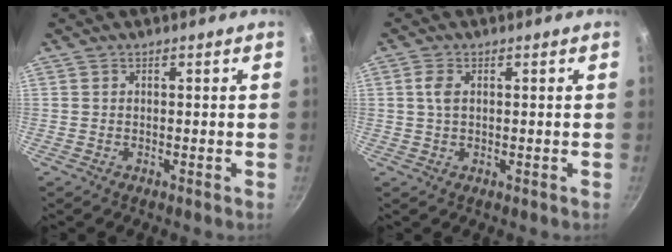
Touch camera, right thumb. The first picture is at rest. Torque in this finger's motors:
{"motor_torque": [0.19, 0.02, 0.39, -0.17, 0.12]}